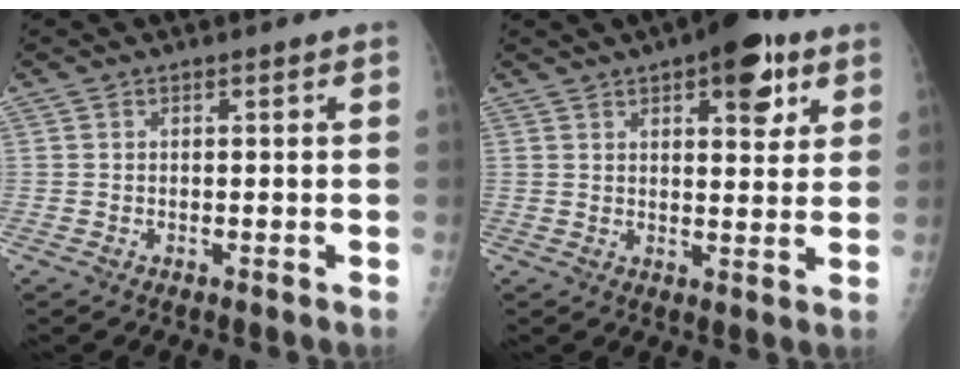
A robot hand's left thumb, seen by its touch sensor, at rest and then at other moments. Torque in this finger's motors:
{"motor_torque": [1.18, 0.87, 1.10, -0.32, 0.14]}